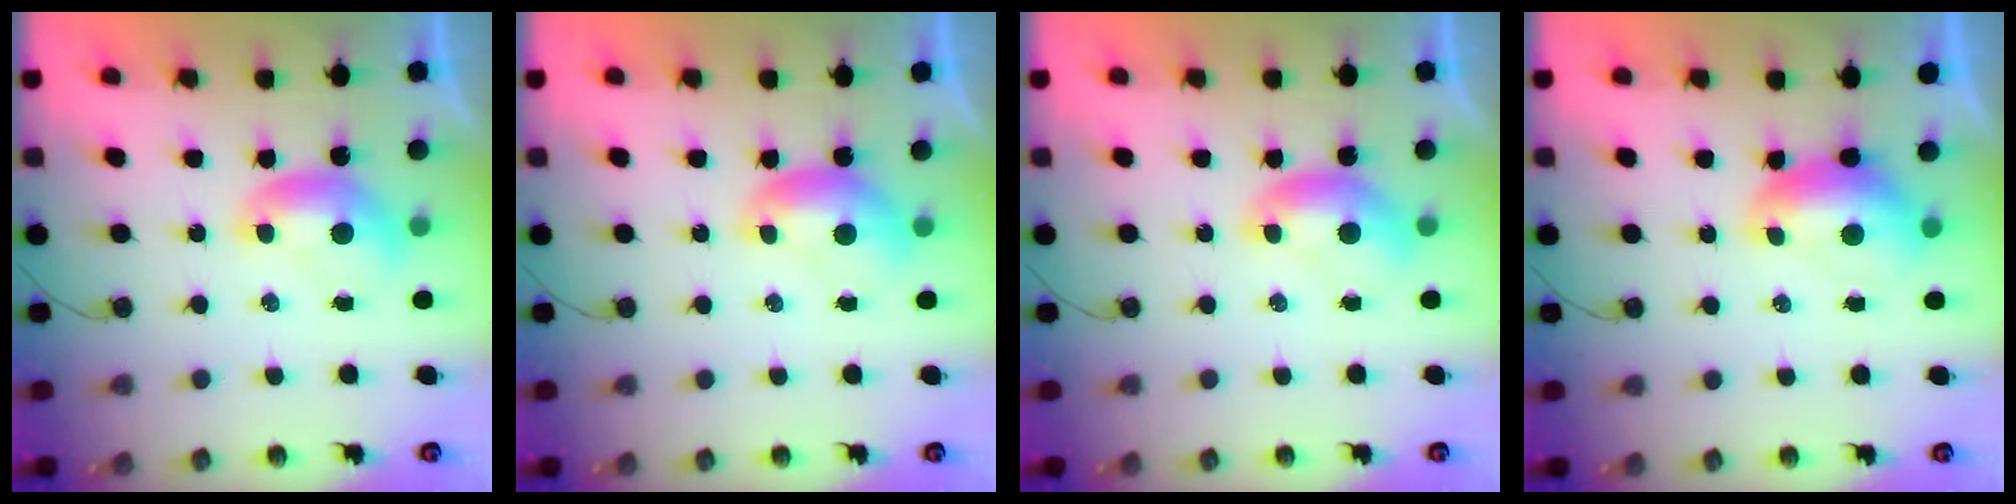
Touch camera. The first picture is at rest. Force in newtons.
{"total": 0.0}
{"total": 0.0}
{"total": 1.3, "press": 1.2, "slide": 0.6}